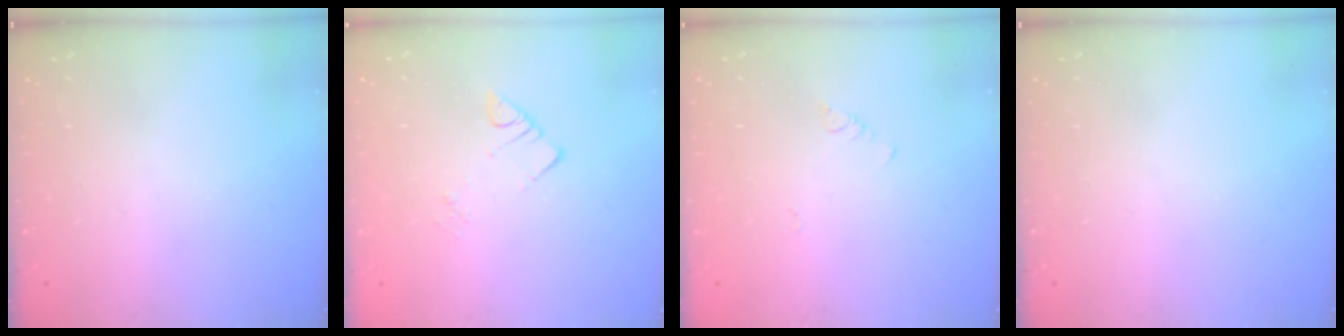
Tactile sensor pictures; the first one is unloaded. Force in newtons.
{"total": 2.6, "press": 2.6, "slide": 0.1}
{"total": 1.9, "press": 1.9, "slide": 0.4}
{"total": 0.0}